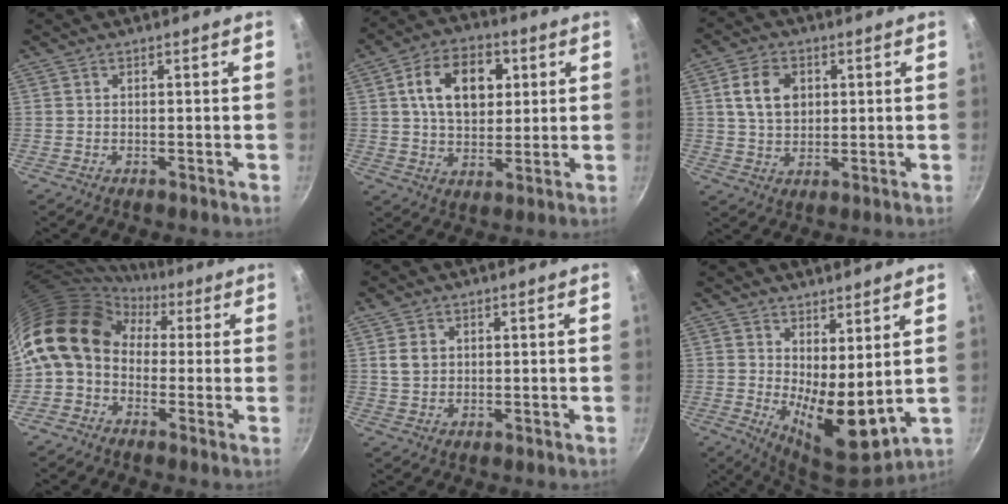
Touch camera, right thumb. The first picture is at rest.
{"total": 13.7, "force": [3.5, 9.1, 9.6], "torque": [-0.127, 0.001, 0.052]}
{"total": 8.1, "force": [1.9, 6.0, 5.1], "torque": [-0.075, 0.002, 0.035]}
{"total": 13.1, "force": [1.6, 10.1, 8.2], "torque": [-0.122, 0.027, 0.003]}
{"total": 3.3, "force": [0.9, 2.5, 2.0], "torque": [-0.031, 0.001, 0.018]}
{"total": 10.9, "force": [3.1, 4.3, 9.6], "torque": [-0.133, -0.052, 0.058]}